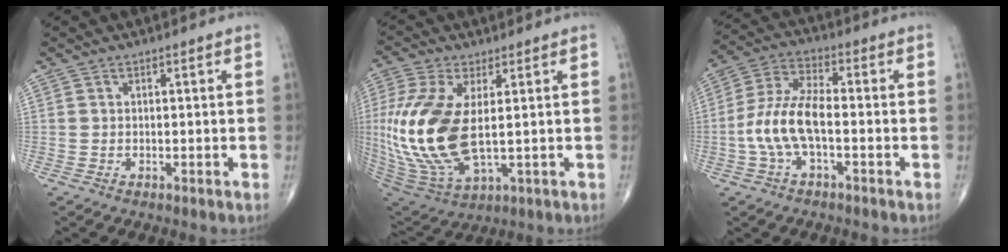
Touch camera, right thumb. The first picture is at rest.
{"total": 19.8, "force": [0.9, 9.2, 17.5], "torque": [-0.407, -0.021, 0.032]}
{"total": 10.1, "force": [-1.6, 3.5, 9.3], "torque": [-0.215, 0.026, -0.034]}